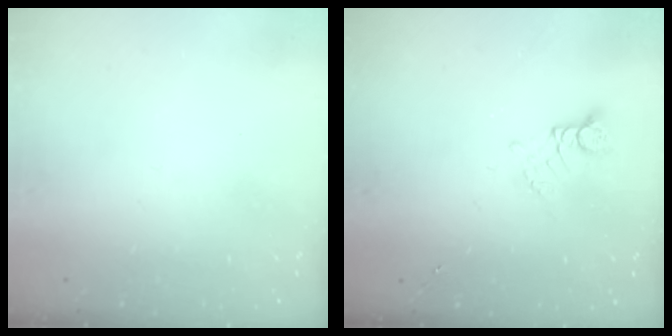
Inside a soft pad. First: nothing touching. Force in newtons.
{"total": 3.1, "press": 3.1, "slide": 0.4}